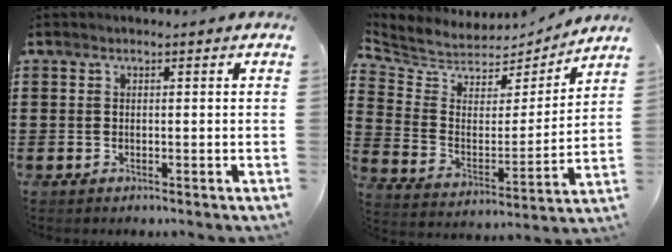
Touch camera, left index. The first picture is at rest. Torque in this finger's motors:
{"motor_torque": [-0.88, 0.62, -0.05, -0.04]}